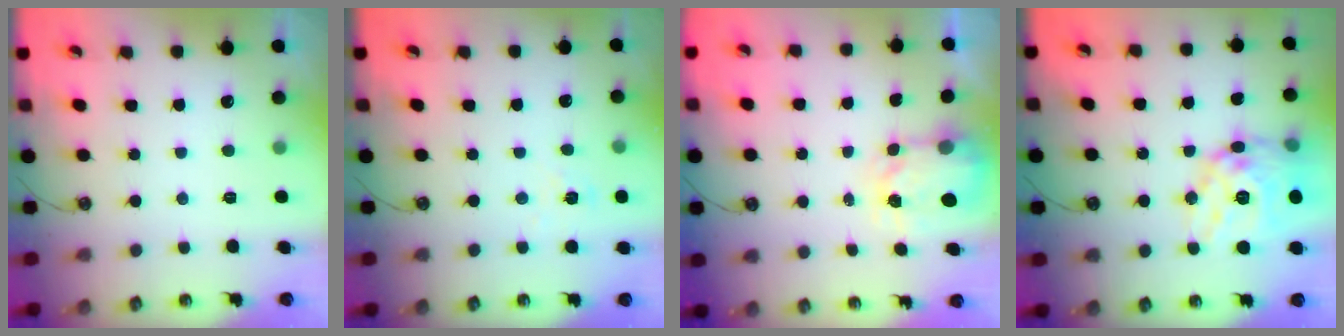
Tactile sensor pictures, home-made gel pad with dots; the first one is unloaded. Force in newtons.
{"total": 5.8, "press": 5.8, "slide": 0.5}
{"total": 4.0, "press": 3.9, "slide": 0.5}
{"total": 18.9, "press": 18.8, "slide": 1.6}